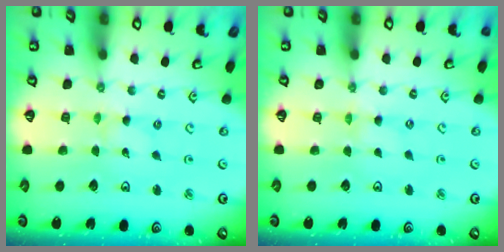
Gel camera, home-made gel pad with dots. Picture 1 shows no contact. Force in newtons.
{"total": 0.0}